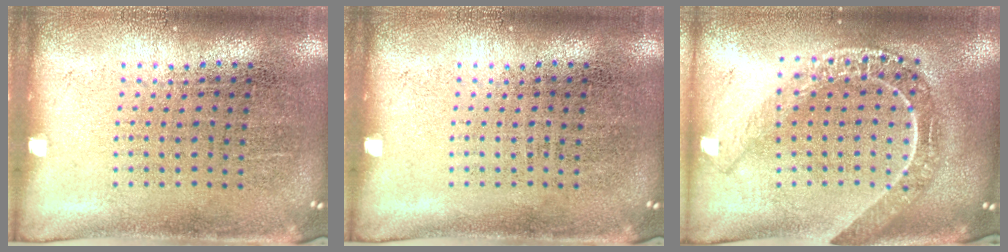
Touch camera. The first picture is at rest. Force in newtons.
{"total": 0.0}
{"total": 2.2, "press": 1.9, "slide": 1.1}